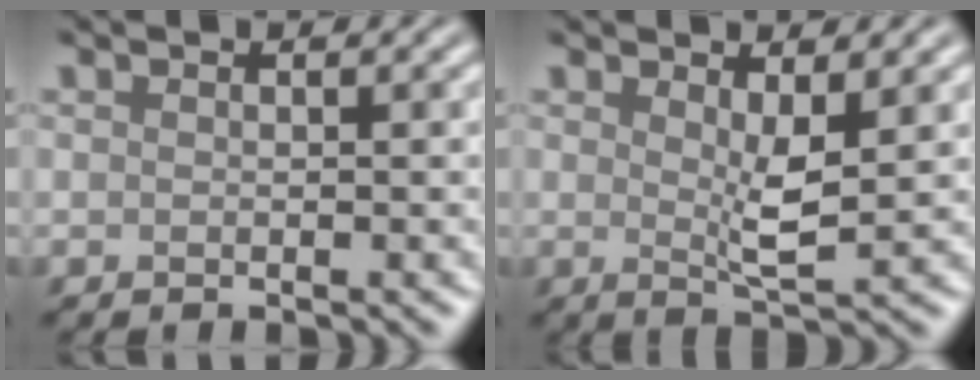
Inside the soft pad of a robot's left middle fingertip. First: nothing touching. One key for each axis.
{"total": 2.8, "fx": 0.8, "fy": 0.6, "fz": 2.6, "tx": -0.048, "ty": -0.012, "tz": 0.015}